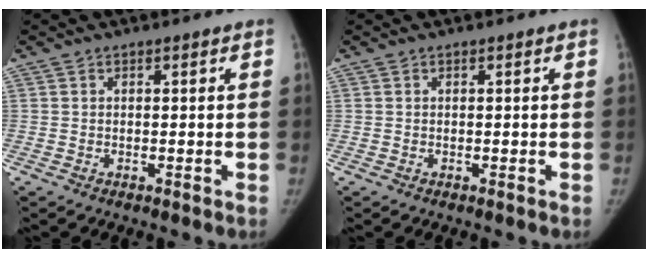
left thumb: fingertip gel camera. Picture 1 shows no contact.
{"total": 0.0}